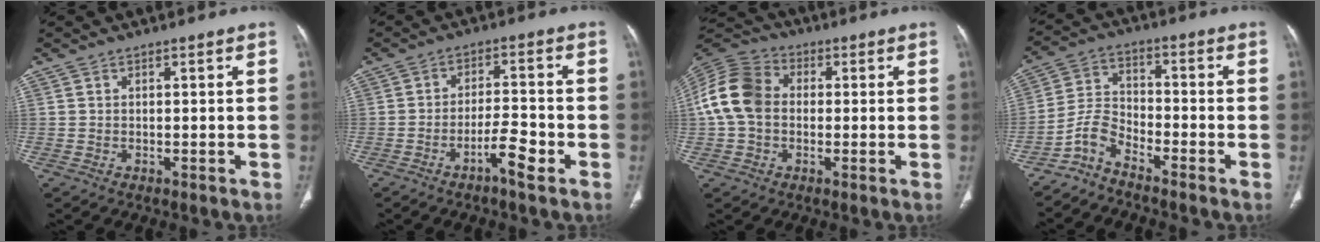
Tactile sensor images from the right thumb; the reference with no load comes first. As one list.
[{"total": 5.7, "force": [-3.2, 1.0, 4.6], "torque": [-0.083, 0.023, -0.056]}, {"total": 12.2, "force": [0.3, 9.2, 7.9], "torque": [-0.156, 0.031, -0.004]}, {"total": 5.6, "force": [-4.7, 1.9, 2.2], "torque": [-0.045, 0.042, -0.108]}]